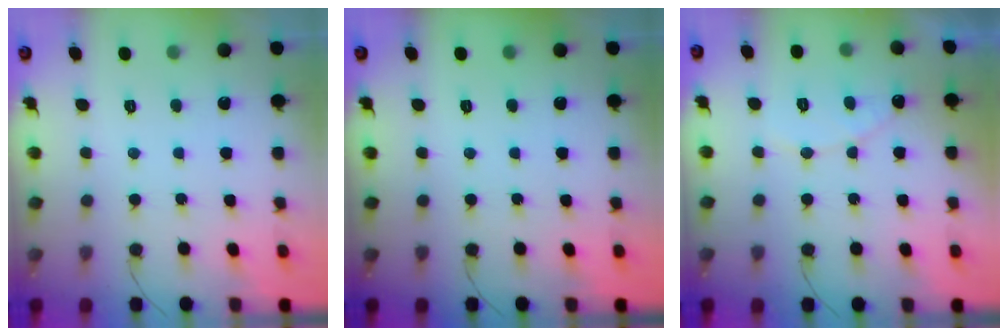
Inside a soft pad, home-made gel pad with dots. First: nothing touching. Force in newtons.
{"total": 0.0}
{"total": 7.2, "press": 7.2, "slide": 0.5}